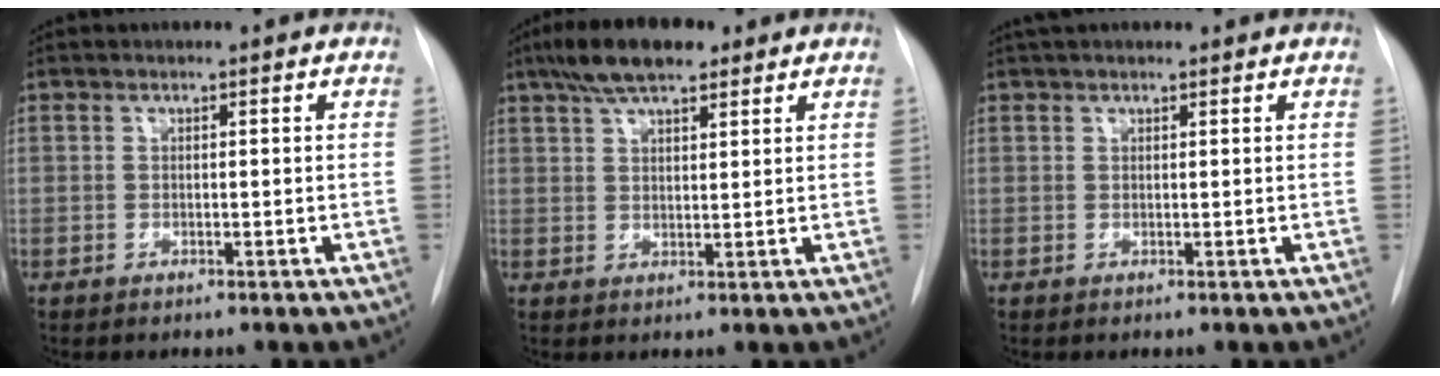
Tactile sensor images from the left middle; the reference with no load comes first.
{"total": 8.3, "force": [5.9, 2.5, 5.4], "torque": [-0.100, 0.019, 0.099]}
{"total": 3.5, "force": [3.0, 1.0, 1.6], "torque": [-0.023, 0.035, 0.048]}